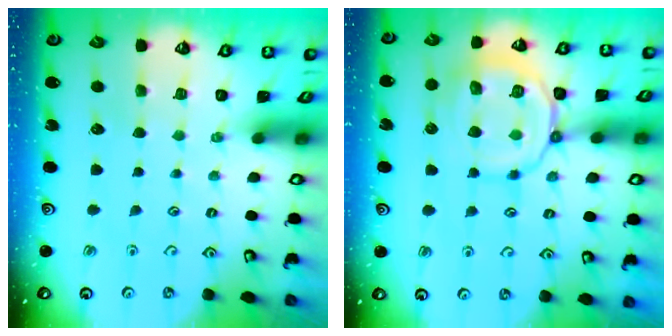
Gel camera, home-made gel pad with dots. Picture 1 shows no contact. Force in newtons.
{"total": 14.0, "press": 14.0, "slide": 1.3}